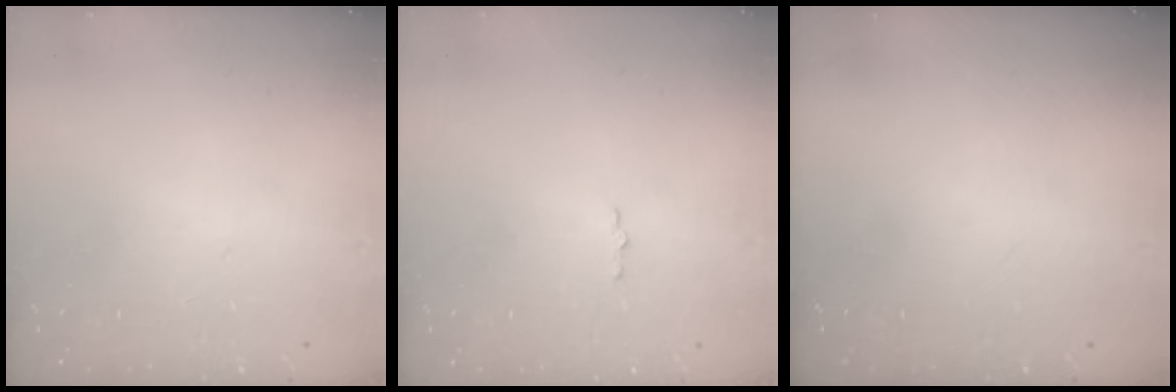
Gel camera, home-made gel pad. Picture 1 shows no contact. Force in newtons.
{"total": 1.5, "press": 1.5, "slide": 0.2}
{"total": 0.0}